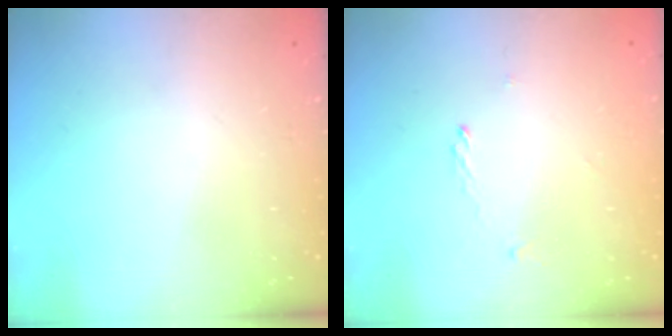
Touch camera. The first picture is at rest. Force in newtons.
{"total": 1.4, "press": 1.3, "slide": 0.2}